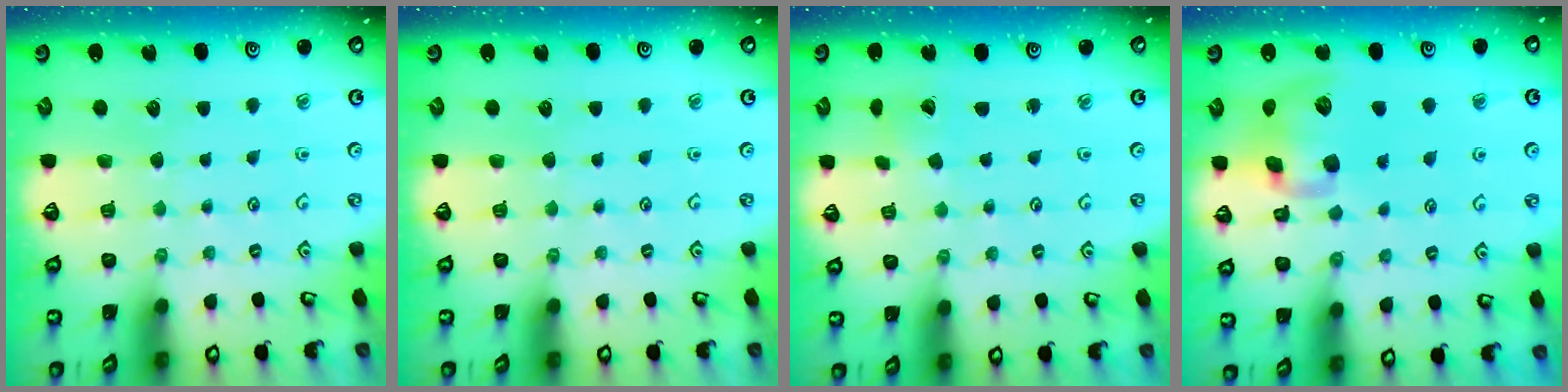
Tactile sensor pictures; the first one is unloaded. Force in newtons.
{"total": 0.0}
{"total": 1.8, "press": 1.7, "slide": 0.1}
{"total": 12.7, "press": 12.5, "slide": 2.0}